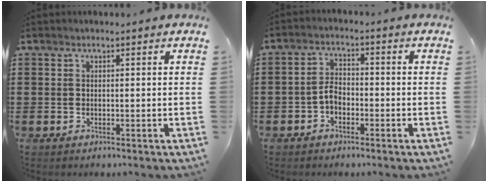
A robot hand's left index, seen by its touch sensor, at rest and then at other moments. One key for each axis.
{"total": 3.1, "fx": -1.5, "fy": 1.8, "fz": 2.0, "tx": -0.047, "ty": 0.005, "tz": -0.032}